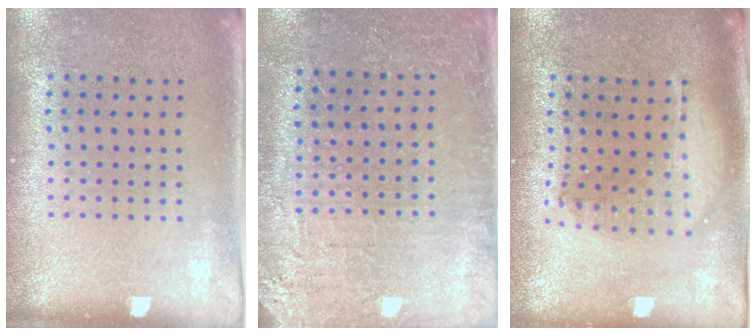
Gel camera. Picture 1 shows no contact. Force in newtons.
{"total": 2.8, "press": 2.8, "slide": 0.3}
{"total": 1.8, "press": 1.5, "slide": 0.9}